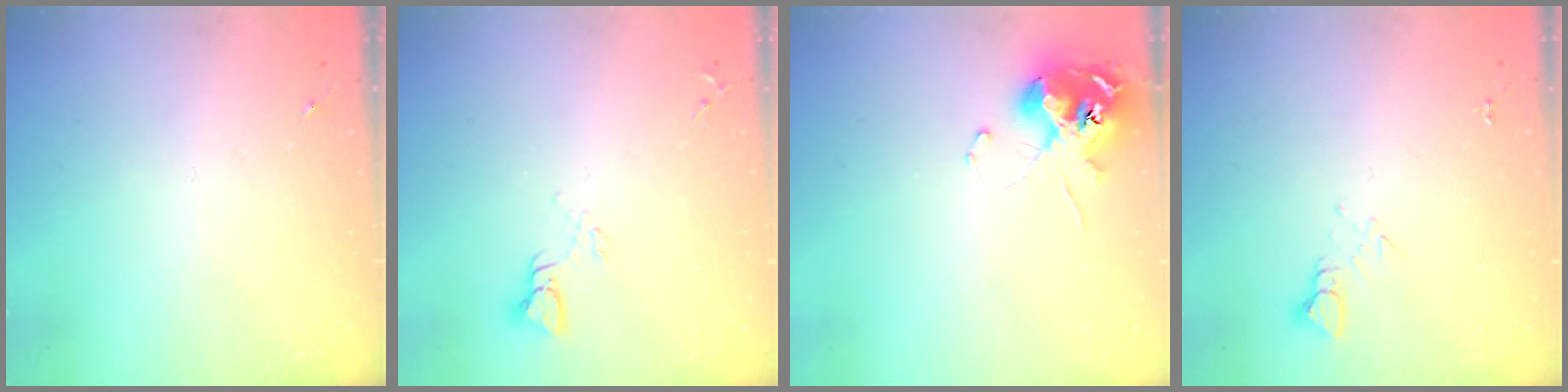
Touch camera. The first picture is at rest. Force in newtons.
{"total": 3.5, "press": 3.4, "slide": 0.3}
{"total": 11.8, "press": 11.7, "slide": 1.1}
{"total": 2.7, "press": 2.7, "slide": 0.2}